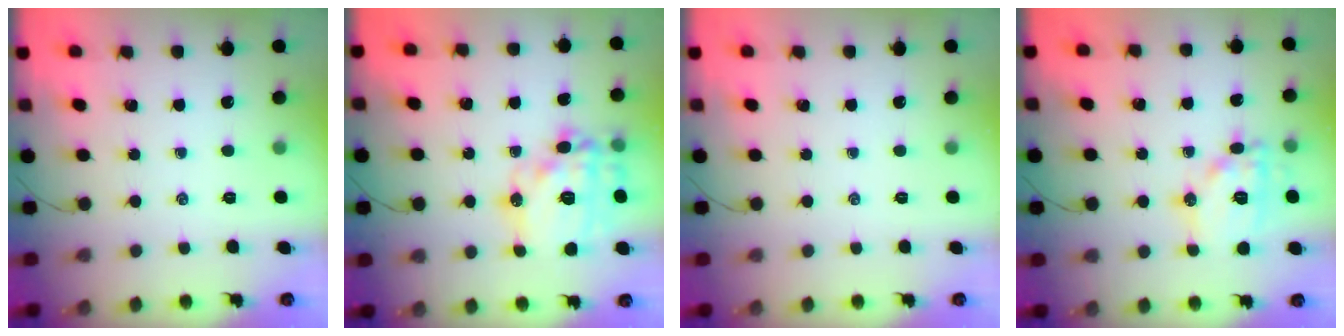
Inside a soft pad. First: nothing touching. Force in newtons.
{"total": 19.7, "press": 19.6, "slide": 2.1}
{"total": 0.0}
{"total": 14.3, "press": 14.3, "slide": 0.9}